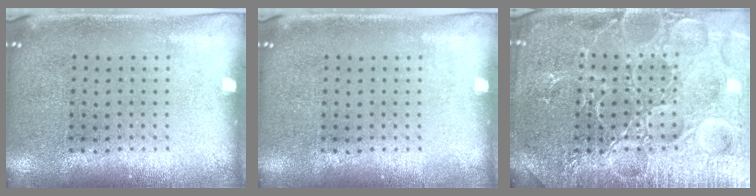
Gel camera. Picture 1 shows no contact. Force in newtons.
{"total": 0.0}
{"total": 7.4, "press": 7.4, "slide": 0.9}